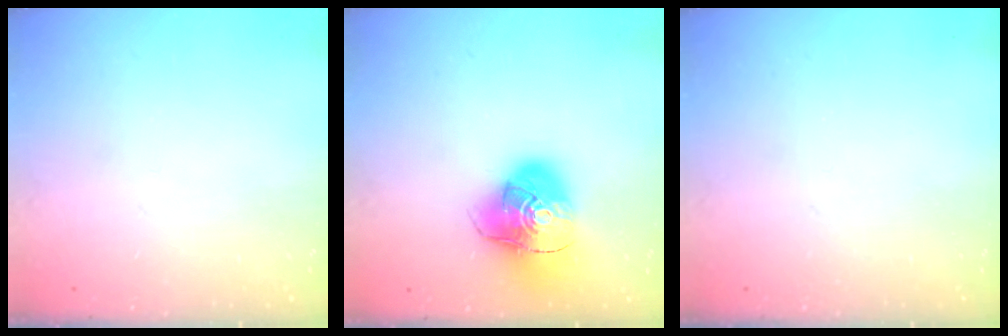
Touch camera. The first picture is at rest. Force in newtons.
{"total": 15.6, "press": 15.4, "slide": 2.4}
{"total": 0.0}